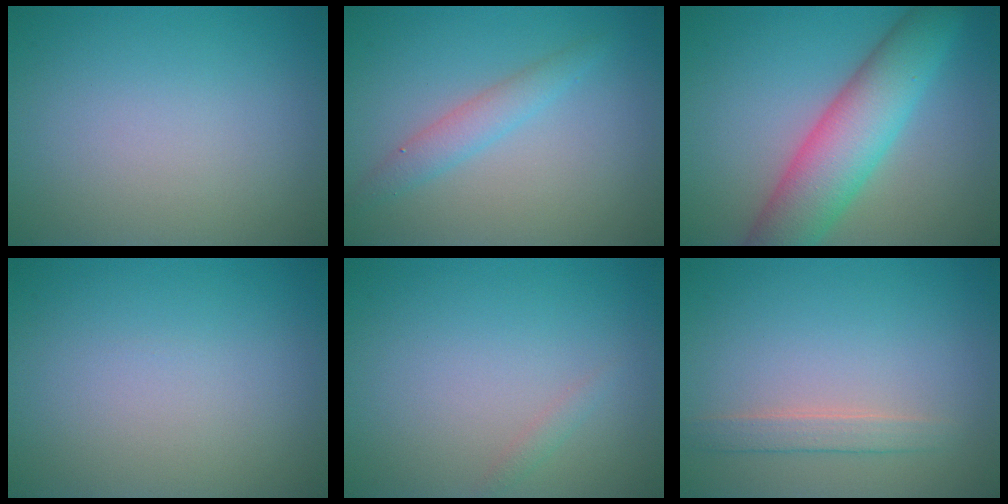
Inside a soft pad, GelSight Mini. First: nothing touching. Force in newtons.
{"total": 2.2, "press": 2.2, "slide": 0.0}
{"total": 7.8, "press": 7.8, "slide": 0.1}
{"total": 0.0}
{"total": 0.7, "press": 0.7, "slide": 0.1}
{"total": 1.7, "press": 1.7, "slide": 0.0}